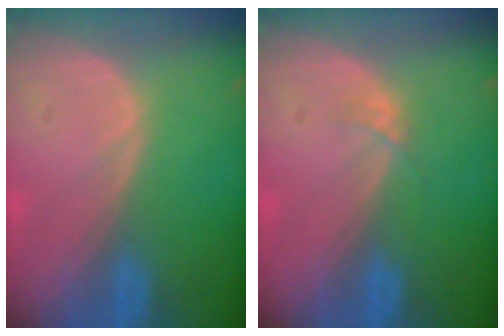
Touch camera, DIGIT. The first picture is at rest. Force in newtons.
{"total": 0.9, "press": 0.9, "slide": 0.1}